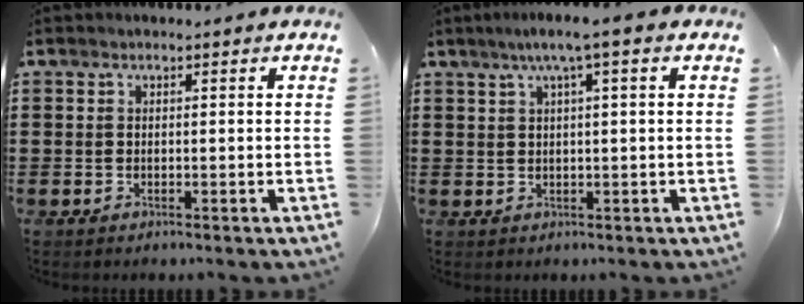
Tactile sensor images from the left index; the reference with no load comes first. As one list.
[{"total": 3.2, "force": [1.3, -0.1, 3.0], "torque": [-0.058, 0.000, 0.020]}]